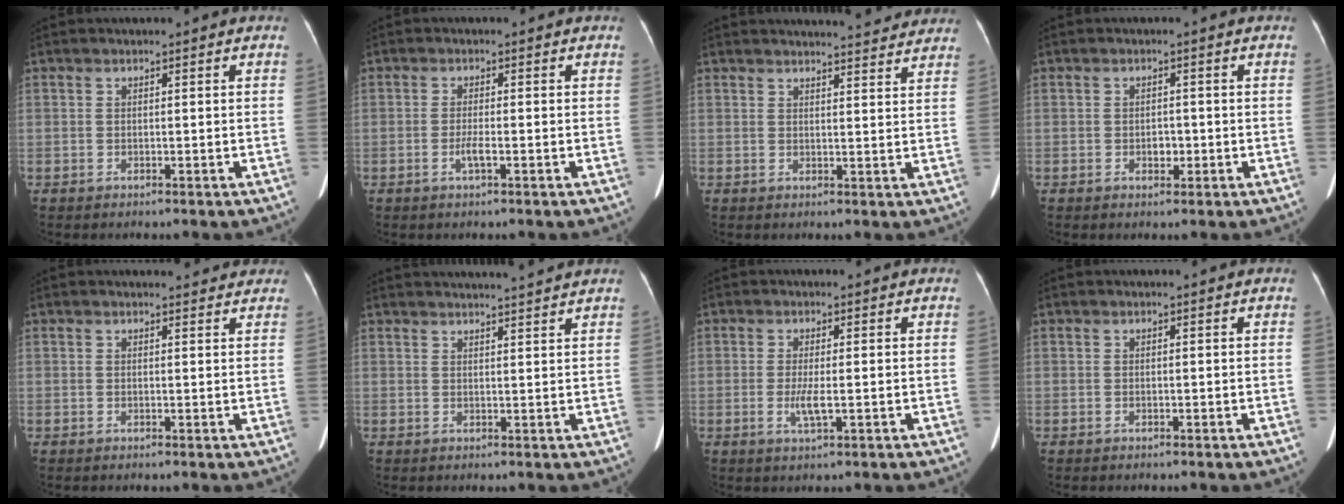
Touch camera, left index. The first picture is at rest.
{"total": 1.8, "force": [-0.8, 0.1, 1.7], "torque": [-0.034, -0.004, -0.014]}
{"total": 11.5, "force": [11.0, 1.4, 3.0], "torque": [-0.028, 0.002, 0.118]}
{"total": 1.7, "force": [-0.6, 1.1, 1.1], "torque": [-0.018, 0.001, -0.005]}
{"total": 3.7, "force": [3.5, 1.1, 0.6], "torque": [-0.003, 0.002, 0.029]}
{"total": 8.1, "force": [7.8, -0.7, 2.3], "torque": [-0.032, 0.015, 0.093]}
{"total": 2.8, "force": [-0.5, 0.3, 2.8], "torque": [-0.057, -0.007, -0.006]}
{"total": 0.0}